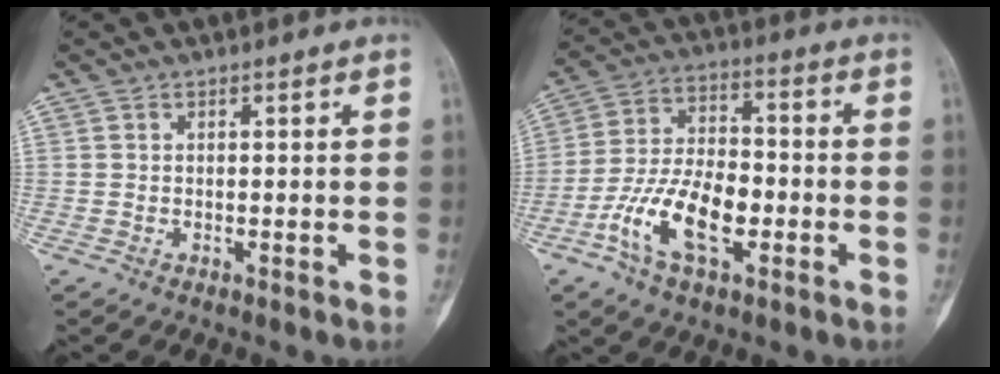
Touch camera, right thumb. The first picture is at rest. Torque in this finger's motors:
{"motor_torque": [1.89, 1.77, 1.27, -1.27, 0.17]}